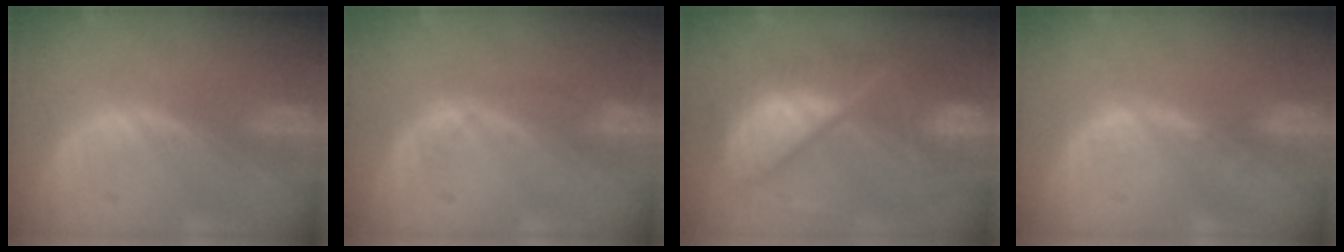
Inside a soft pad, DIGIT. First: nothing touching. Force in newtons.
{"total": 1.4, "press": 1.3, "slide": 0.3}
{"total": 11.0, "press": 10.9, "slide": 1.1}
{"total": 1.3, "press": 1.3, "slide": 0.2}